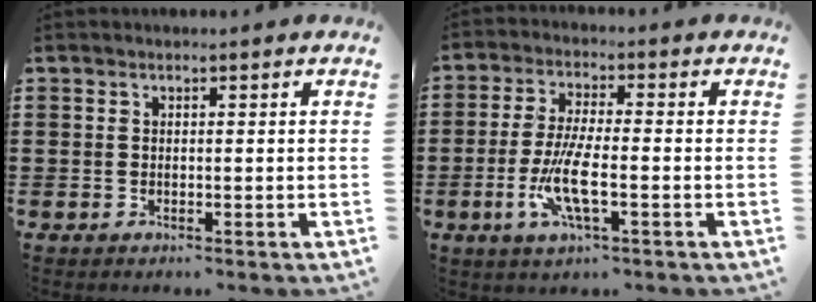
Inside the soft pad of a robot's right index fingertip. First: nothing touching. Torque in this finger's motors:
{"motor_torque": [2.14, 0.00, 0.87, 0.21]}